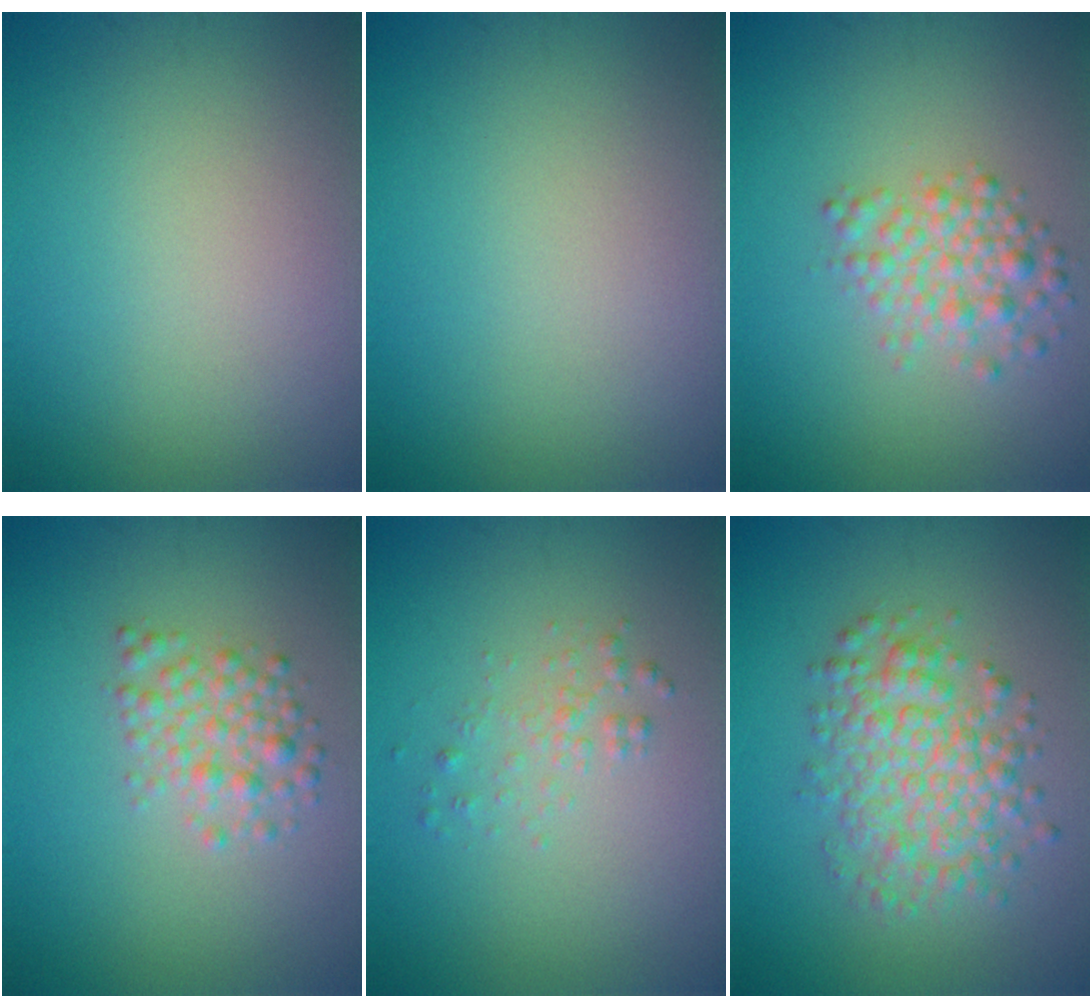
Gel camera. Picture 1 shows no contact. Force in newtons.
{"total": 0.0}
{"total": 3.2, "press": 3.2, "slide": 0.1}
{"total": 2.7, "press": 2.7, "slide": 0.1}
{"total": 1.3, "press": 1.3, "slide": 0.1}
{"total": 5.2, "press": 5.2, "slide": 0.1}